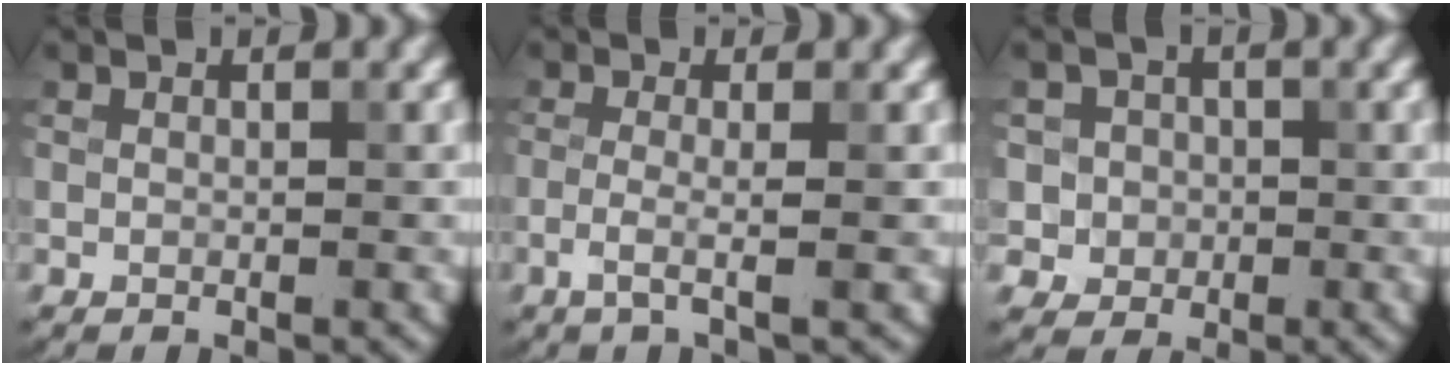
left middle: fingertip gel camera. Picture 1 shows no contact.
{"total": 2.4, "force": [-0.5, 0.6, 2.2], "torque": [-0.039, -0.005, -0.019]}
{"total": 3.7, "force": [0.2, 3.6, 0.9], "torque": [0.002, 0.018, -0.003]}